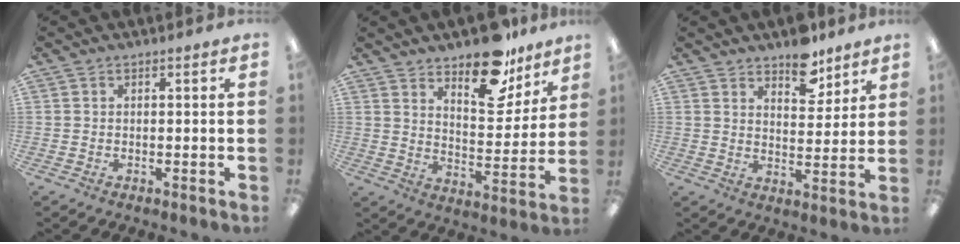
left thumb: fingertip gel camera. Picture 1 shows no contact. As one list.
[{"total": 15.5, "force": [12.0, 6.6, 7.2], "torque": [-0.093, -0.081, 0.211]}, {"total": 8.5, "force": [6.8, 3.9, 3.2], "torque": [-0.021, -0.048, 0.117]}]